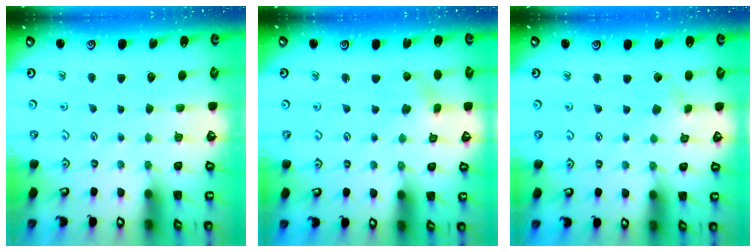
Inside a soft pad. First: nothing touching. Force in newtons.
{"total": 2.3, "press": 2.3, "slide": 0.6}
{"total": 2.5, "press": 2.5, "slide": 0.2}